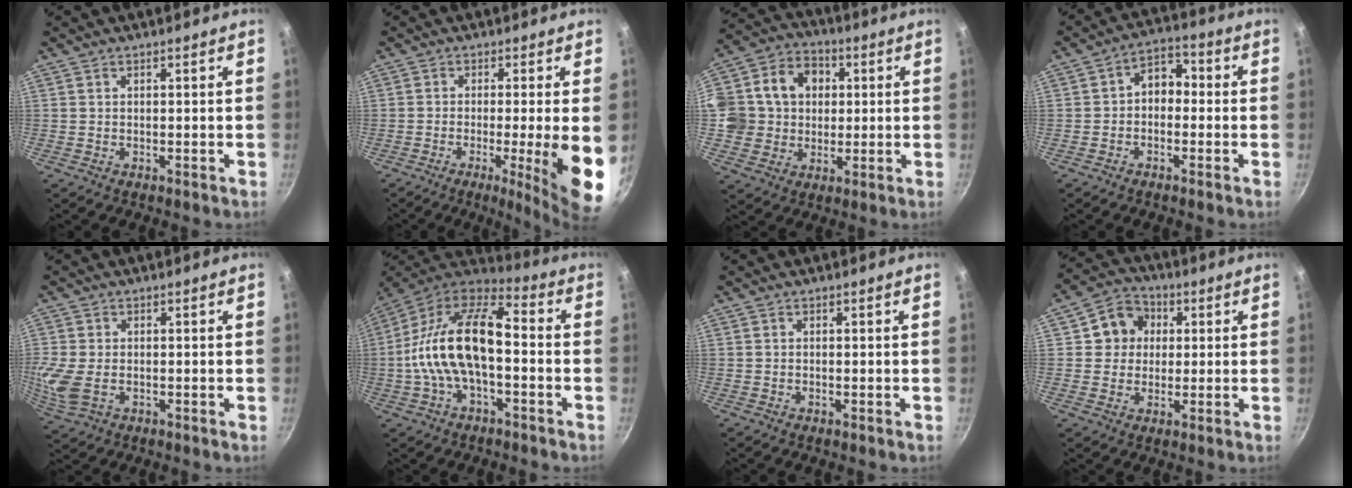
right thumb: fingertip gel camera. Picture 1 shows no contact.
{"total": 11.7, "force": [-2.6, 0.9, 11.4], "torque": [-0.159, -0.005, -0.036]}
{"total": 14.1, "force": [2.1, 12.4, 6.2], "torque": [-0.084, 0.017, 0.031]}
{"total": 5.9, "force": [-0.6, 4.4, 4.0], "torque": [-0.031, 0.024, -0.025]}
{"total": 6.9, "force": [-1.1, 4.4, 5.2], "torque": [-0.118, -0.010, -0.020]}
{"total": 18.7, "force": [-2.1, 9.3, 16.1], "torque": [-0.288, 0.046, -0.054]}
{"total": 0.0}
{"total": 8.2, "force": [1.6, 7.5, 2.9], "torque": [-0.006, 0.013, 0.014]}